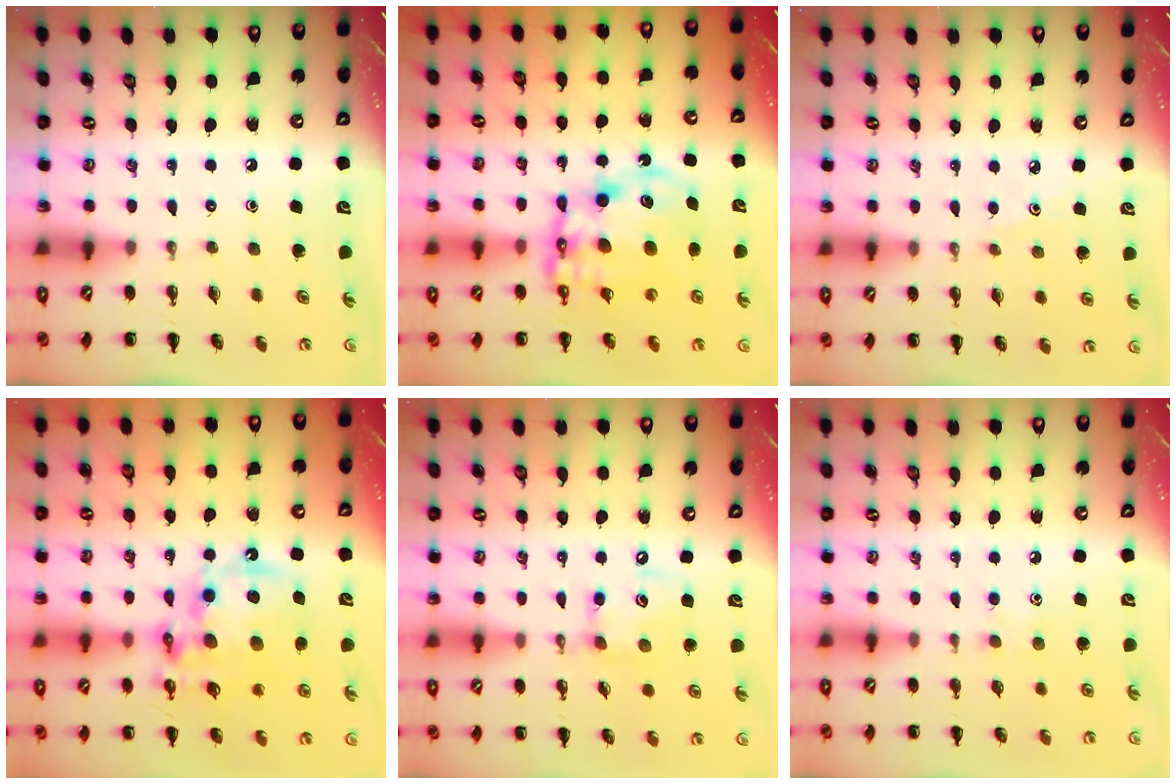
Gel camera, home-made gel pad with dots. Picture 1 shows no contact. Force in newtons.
{"total": 12.6, "press": 12.2, "slide": 3.1}
{"total": 2.2, "press": 2.0, "slide": 0.9}
{"total": 16.9, "press": 16.4, "slide": 4.0}
{"total": 9.3, "press": 9.2, "slide": 1.0}
{"total": 5.0, "press": 4.7, "slide": 1.6}